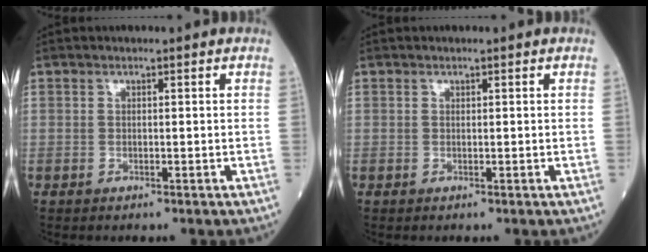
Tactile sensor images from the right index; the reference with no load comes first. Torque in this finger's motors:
{"motor_torque": [-0.11, -0.16, -0.04, -0.01]}